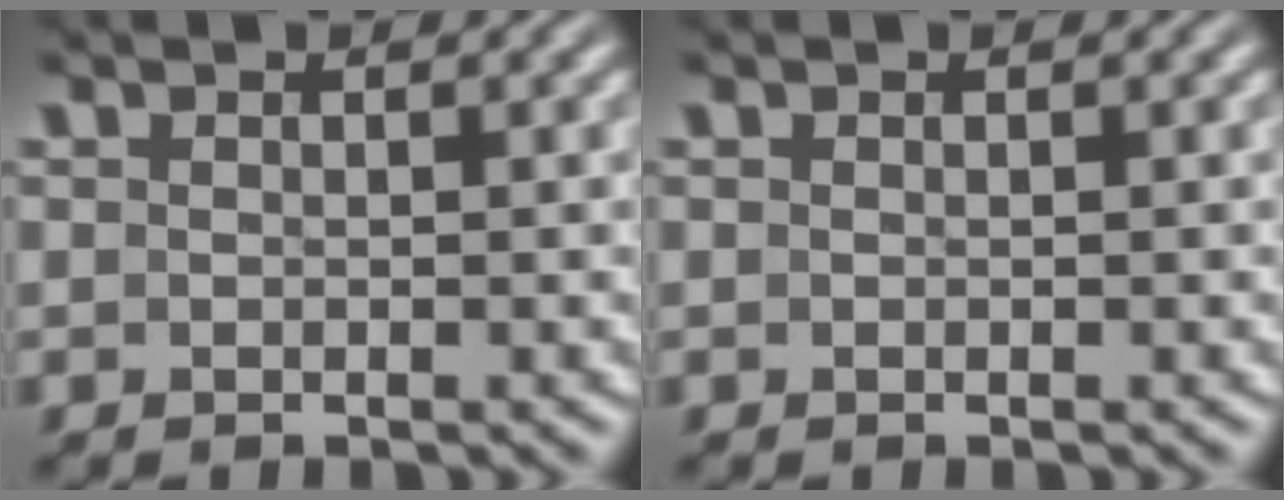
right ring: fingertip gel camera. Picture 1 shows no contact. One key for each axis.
{"total": 0.0}